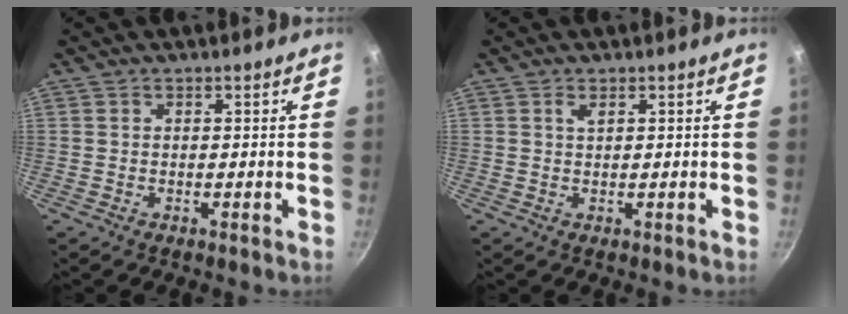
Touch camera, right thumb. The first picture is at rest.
{"total": 1.1, "force": [0.6, 0.4, 0.9], "torque": [-0.015, 0.000, 0.011]}